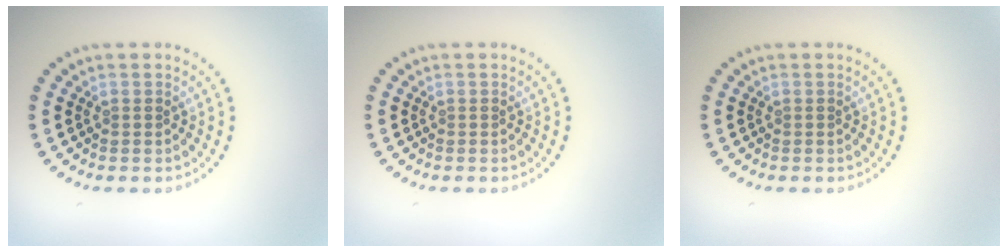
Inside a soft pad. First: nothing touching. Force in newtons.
{"total": 0.0}
{"total": 0.0}